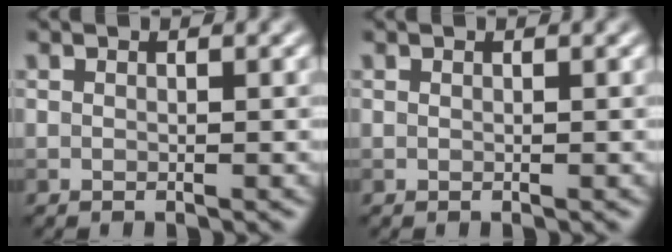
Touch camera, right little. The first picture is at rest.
{"total": 0.0}